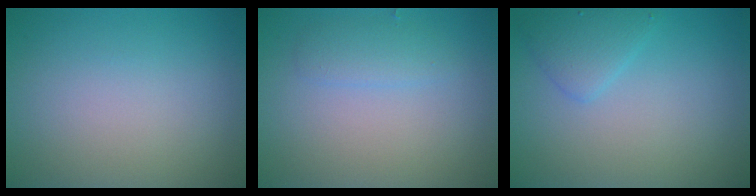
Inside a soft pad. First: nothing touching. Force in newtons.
{"total": 1.7, "press": 1.7, "slide": 0.2}
{"total": 2.1, "press": 2.1, "slide": 0.0}